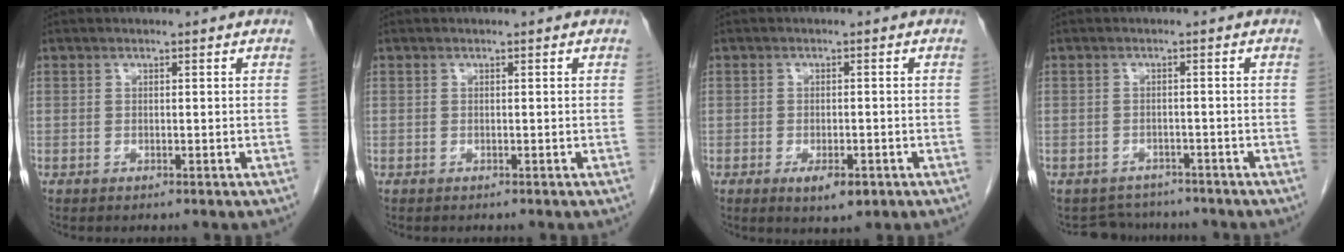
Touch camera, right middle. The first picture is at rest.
{"total": 0.0}
{"total": 3.9, "force": [-2.0, 1.5, 3.1], "torque": [-0.048, -0.002, -0.021]}
{"total": 4.8, "force": [-4.3, 2.0, -0.4], "torque": [0.008, 0.009, -0.059]}